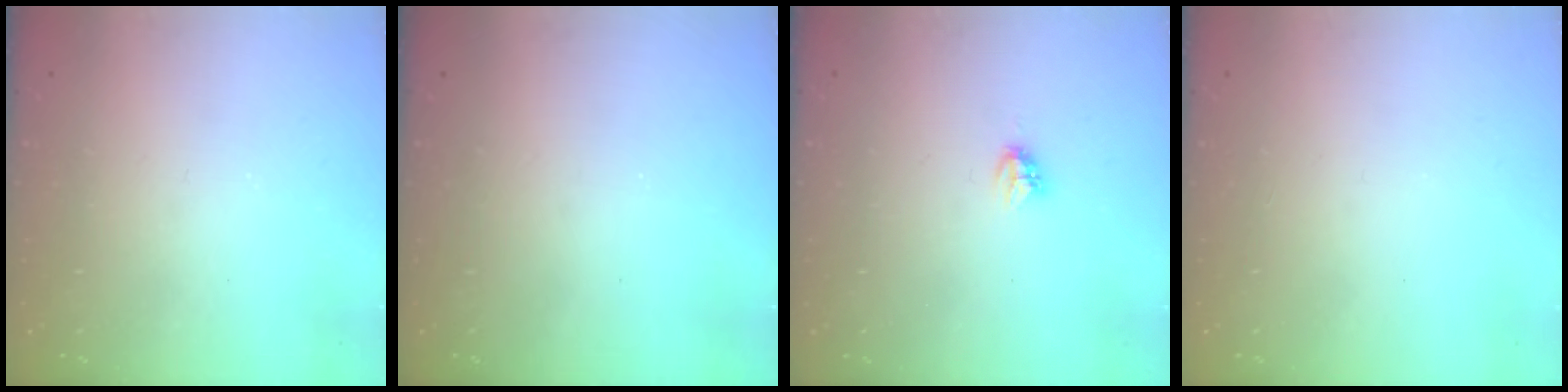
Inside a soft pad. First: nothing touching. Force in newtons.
{"total": 0.0}
{"total": 2.8, "press": 2.7, "slide": 0.4}
{"total": 0.0}